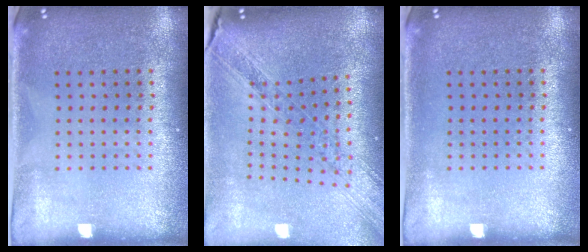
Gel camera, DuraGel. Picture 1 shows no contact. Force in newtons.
{"total": 1.6, "press": 1.5, "slide": 0.6}
{"total": 0.0}